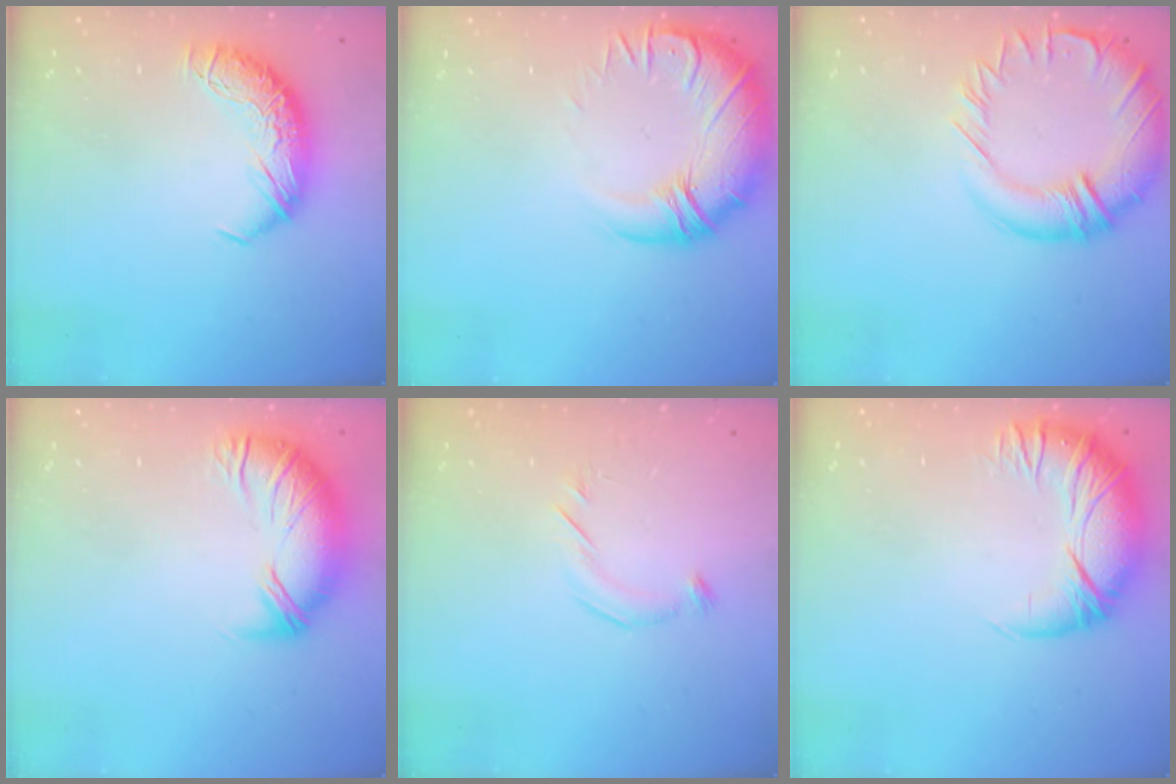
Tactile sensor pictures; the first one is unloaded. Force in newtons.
{"total": 3.2, "press": 1.0, "slide": 3.0}
{"total": 6.7, "press": 5.7, "slide": 3.6}
{"total": 3.2, "press": 1.5, "slide": 2.8}
{"total": 4.6, "press": 4.4, "slide": 1.2}
{"total": 2.7, "press": 0.9, "slide": 2.5}